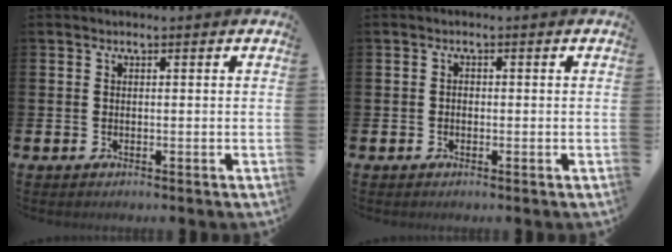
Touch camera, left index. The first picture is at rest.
{"total": 0.9, "force": [-0.4, 0.8, 0.4], "torque": [-0.006, 0.004, -0.009]}